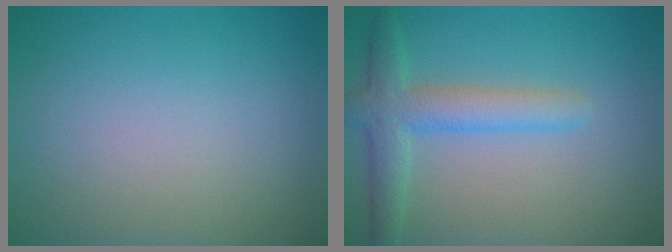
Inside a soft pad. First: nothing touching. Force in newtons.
{"total": 3.8, "press": 3.8, "slide": 0.2}